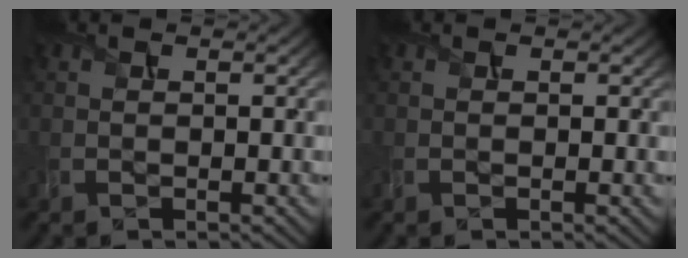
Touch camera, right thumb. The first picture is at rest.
{"total": 0.0}